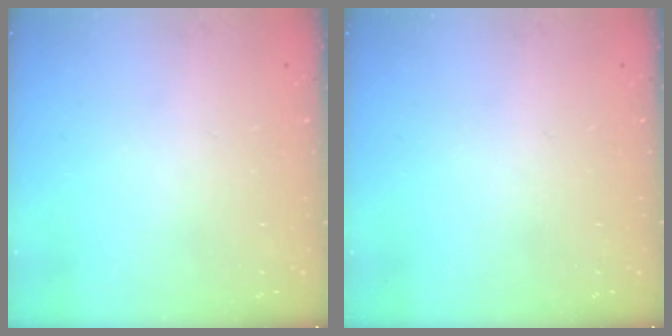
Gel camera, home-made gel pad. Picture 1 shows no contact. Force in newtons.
{"total": 0.0}